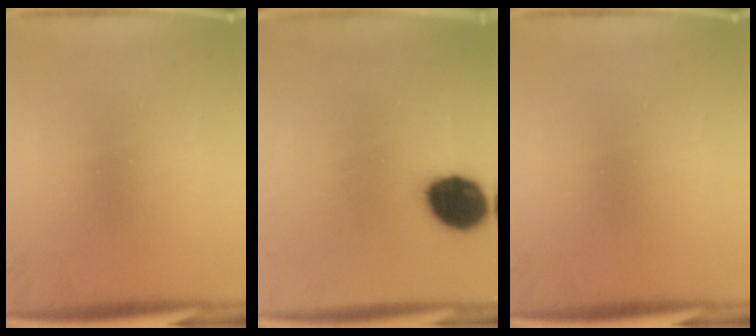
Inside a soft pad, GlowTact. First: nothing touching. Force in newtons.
{"total": 12.9}
{"total": 0.0}